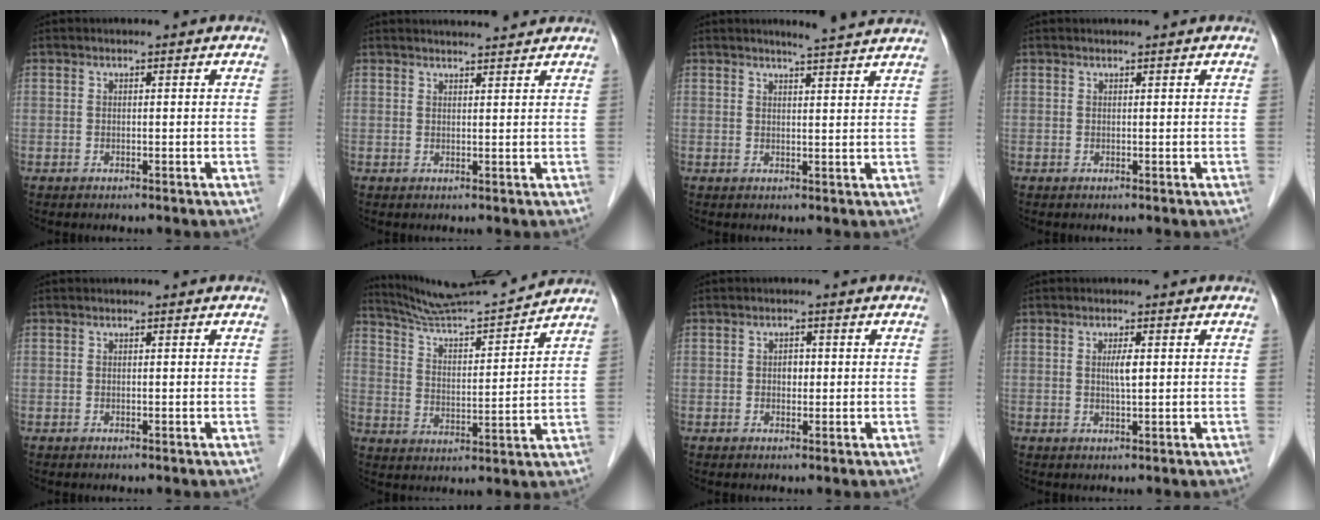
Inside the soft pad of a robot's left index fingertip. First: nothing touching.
{"total": 4.6, "force": [4.4, 0.0, 1.0], "torque": [-0.020, 0.015, 0.058]}
{"total": 5.8, "force": [5.3, -0.8, 2.2], "torque": [-0.037, 0.004, 0.059]}
{"total": 1.1, "force": [1.1, 0.0, 0.3], "torque": [-0.005, 0.010, 0.019]}
{"total": 0.0}
{"total": 13.1, "force": [12.6, -1.4, 3.0], "torque": [-0.062, -0.007, 0.211]}
{"total": 1.3, "force": [0.0, 1.0, 0.9], "torque": [-0.014, 0.002, 0.000]}
{"total": 2.0, "force": [0.4, 0.1, 1.9], "torque": [-0.038, -0.001, 0.007]}